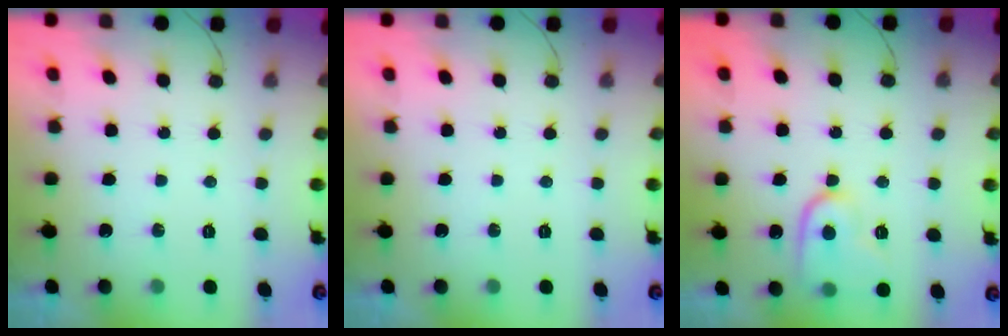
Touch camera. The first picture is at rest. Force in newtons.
{"total": 0.0}
{"total": 10.0, "press": 9.9, "slide": 1.0}